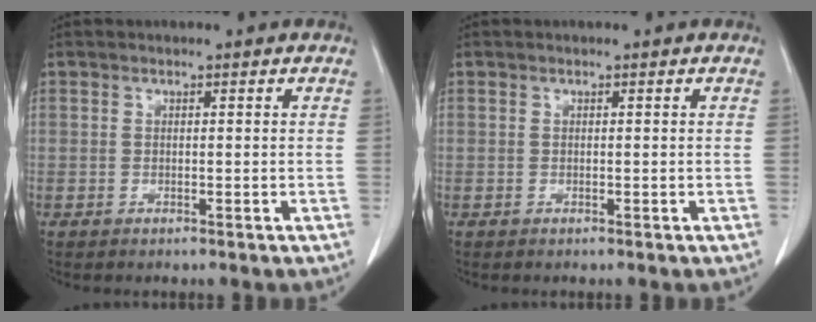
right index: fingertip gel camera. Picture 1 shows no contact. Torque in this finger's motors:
{"motor_torque": [0.00, 0.00, 0.00, 0.00]}